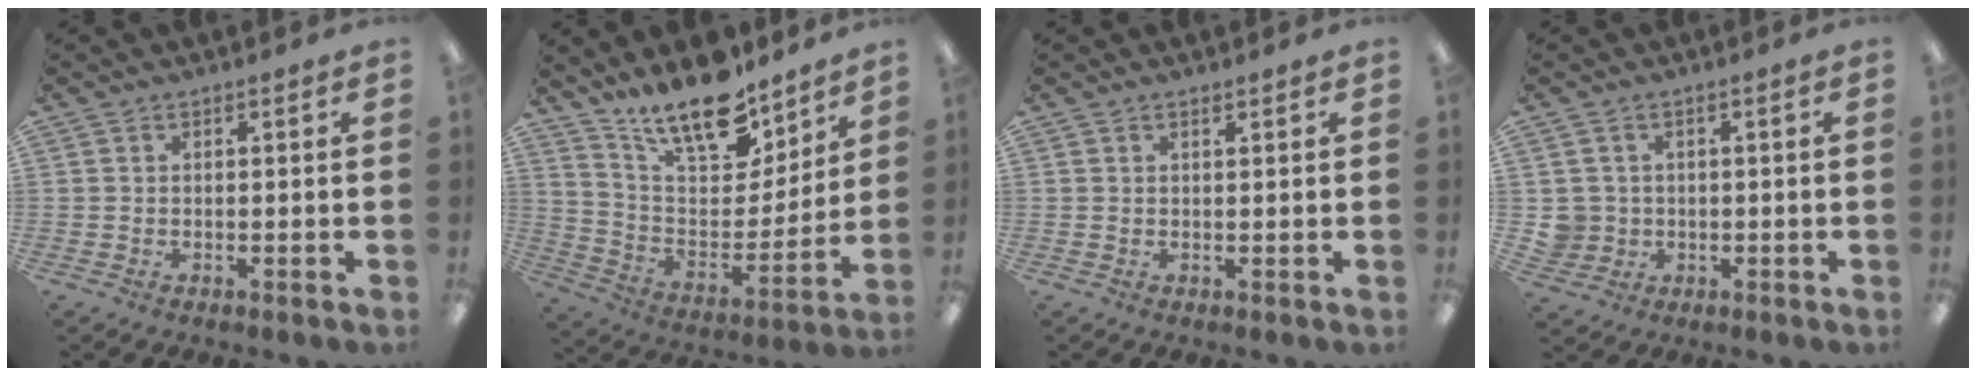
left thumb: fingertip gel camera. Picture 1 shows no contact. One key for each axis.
{"total": 18.6, "fx": 15.1, "fy": 7.0, "fz": 8.4, "tx": -0.156, "ty": -0.102, "tz": 0.267}
{"total": 0.7, "fx": 0.6, "fy": 0.1, "fz": 0.2, "tx": -0.005, "ty": 0.000, "tz": 0.011}
{"total": 3.8, "fx": 0.2, "fy": 3.8, "fz": 0.1, "tx": -0.005, "ty": 0.006, "tz": 0.005}